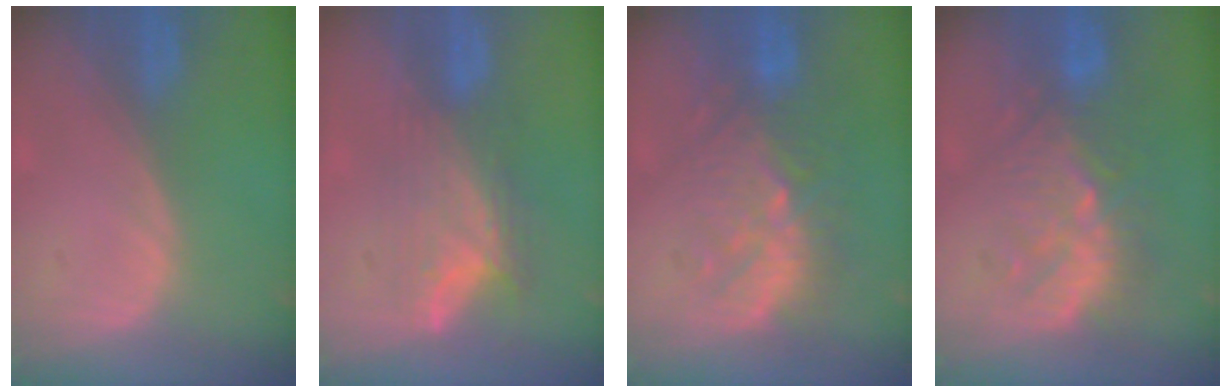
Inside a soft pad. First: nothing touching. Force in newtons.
{"total": 8.1, "press": 6.8, "slide": 4.5}
{"total": 9.2, "press": 9.0, "slide": 1.8}
{"total": 9.1, "press": 8.9, "slide": 1.6}